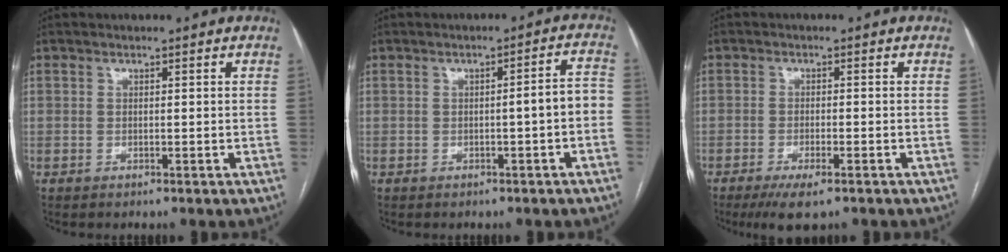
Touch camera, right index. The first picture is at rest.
{"total": 3.7, "force": [-1.0, 0.3, 3.6], "torque": [-0.039, 0.017, -0.014]}
{"total": 5.1, "force": [-3.3, 0.9, 3.7], "torque": [-0.064, -0.012, -0.052]}